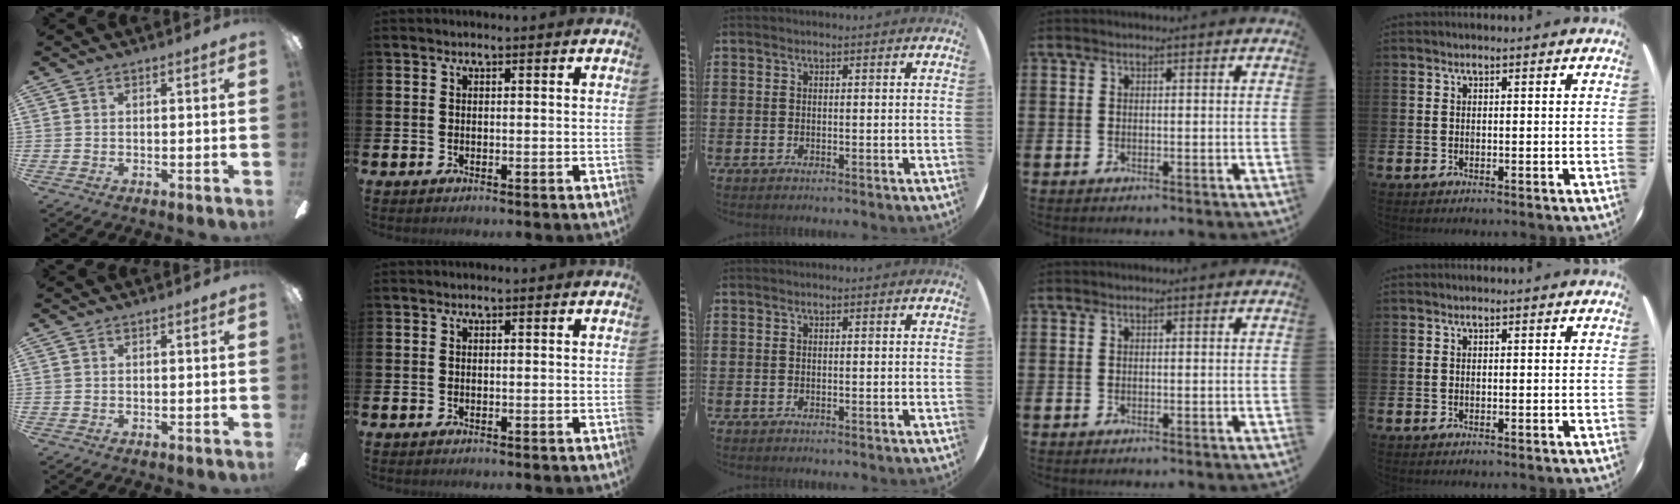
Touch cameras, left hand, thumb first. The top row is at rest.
{}